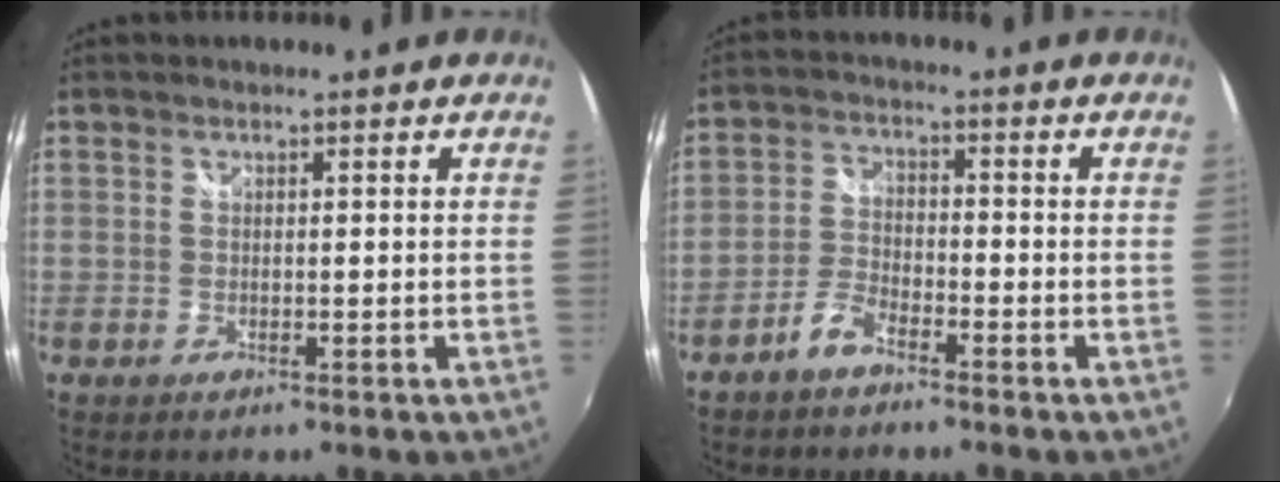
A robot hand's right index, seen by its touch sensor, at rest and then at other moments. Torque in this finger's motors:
{"motor_torque": [0.23, -0.26, 0.03, 0.01]}